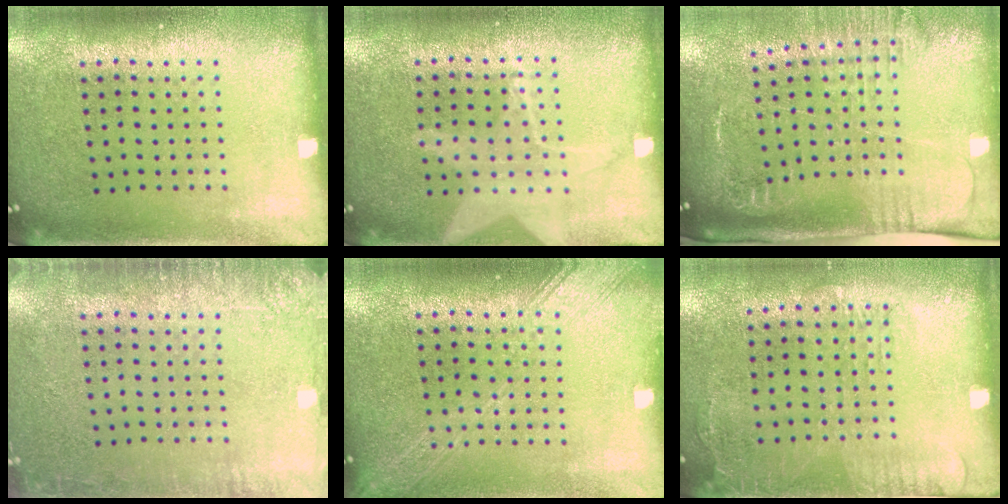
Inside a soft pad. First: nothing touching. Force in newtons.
{"total": 1.4, "press": 1.4, "slide": 0.5}
{"total": 2.7, "press": 2.1, "slide": 1.7}
{"total": 2.9, "press": 2.9, "slide": 0.4}
{"total": 3.4, "press": 3.3, "slide": 0.5}
{"total": 1.7, "press": 1.2, "slide": 1.1}